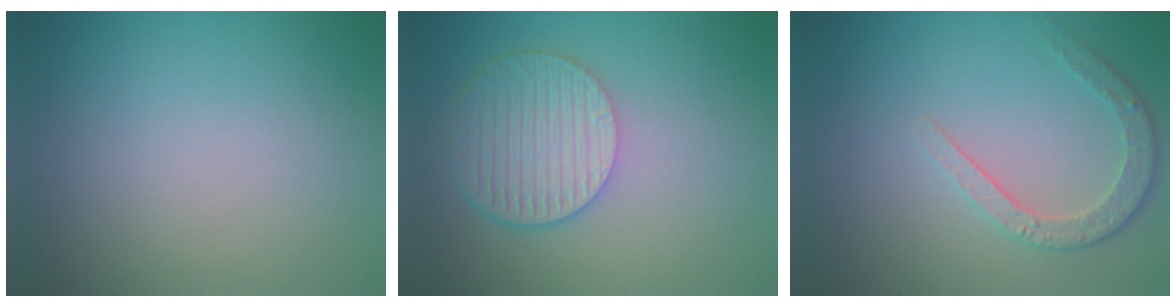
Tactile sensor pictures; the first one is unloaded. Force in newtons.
{"total": 6.1, "press": 4.8, "slide": 3.8}
{"total": 2.9, "press": 2.5, "slide": 1.6}